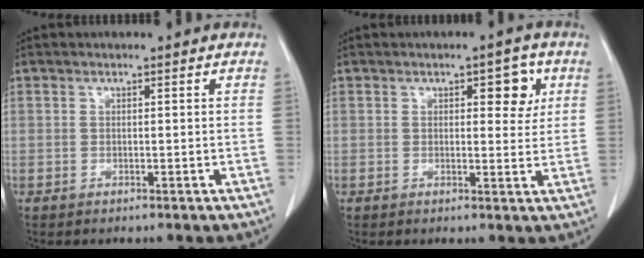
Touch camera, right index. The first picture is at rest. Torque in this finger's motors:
{"motor_torque": [0.07, 0.04, 0.07, 0.00]}